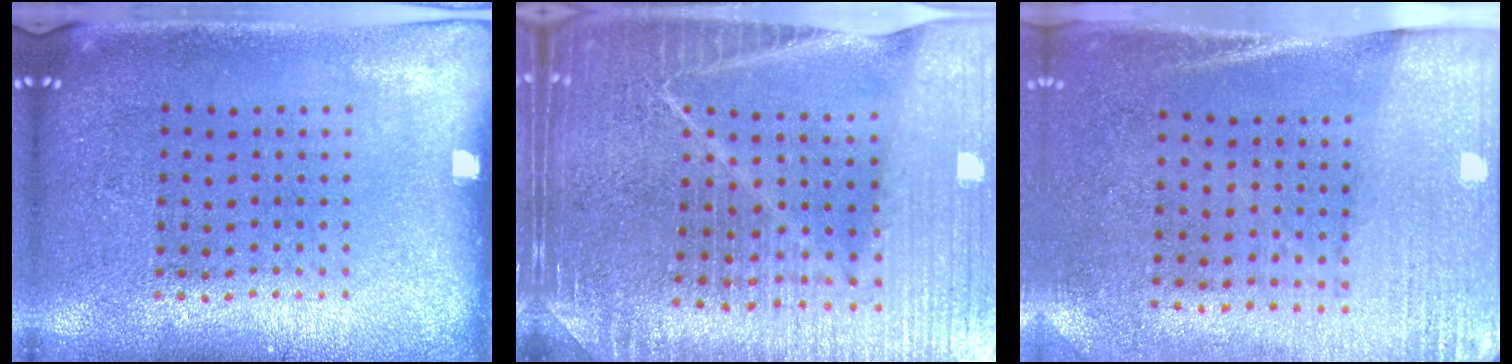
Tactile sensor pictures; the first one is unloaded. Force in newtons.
{"total": 4.5, "press": 4.3, "slide": 1.6}
{"total": 2.7, "press": 2.4, "slide": 1.4}